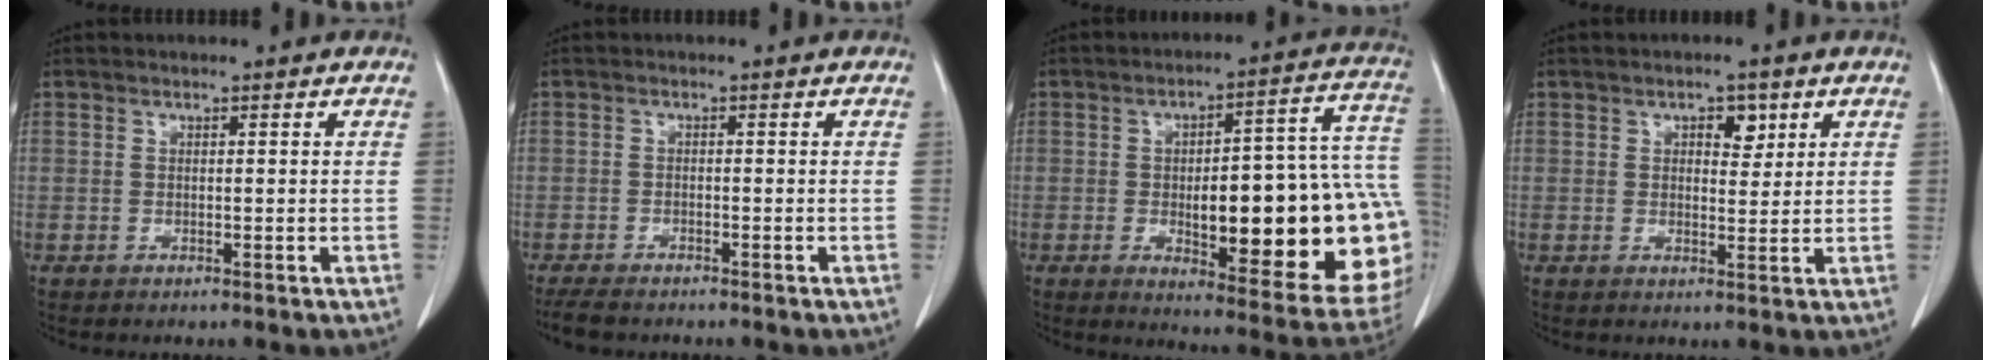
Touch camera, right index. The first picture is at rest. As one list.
[{"total": 4.6, "force": [-3.9, 1.2, 2.1], "torque": [-0.035, -0.010, -0.060]}, {"total": 26.0, "force": [-3.2, 6.1, 25.0], "torque": [-0.249, 0.024, -0.027]}, {"total": 3.3, "force": [1.6, 1.8, 2.3], "torque": [-0.030, 0.003, 0.023]}]